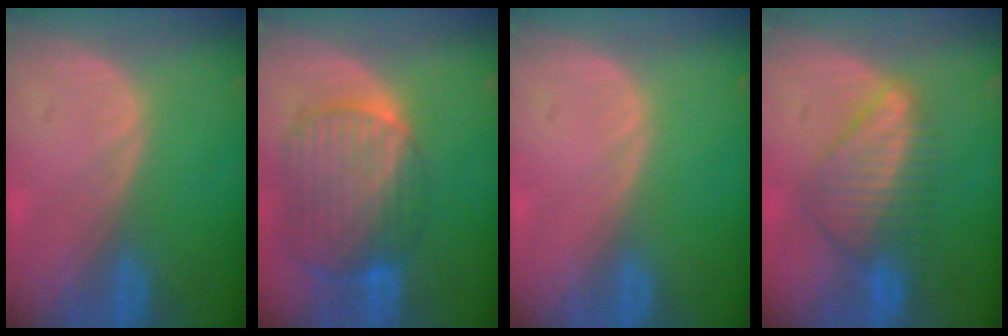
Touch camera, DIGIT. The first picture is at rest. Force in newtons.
{"total": 10.5, "press": 8.9, "slide": 5.5}
{"total": 0.0}
{"total": 7.2, "press": 6.9, "slide": 1.9}